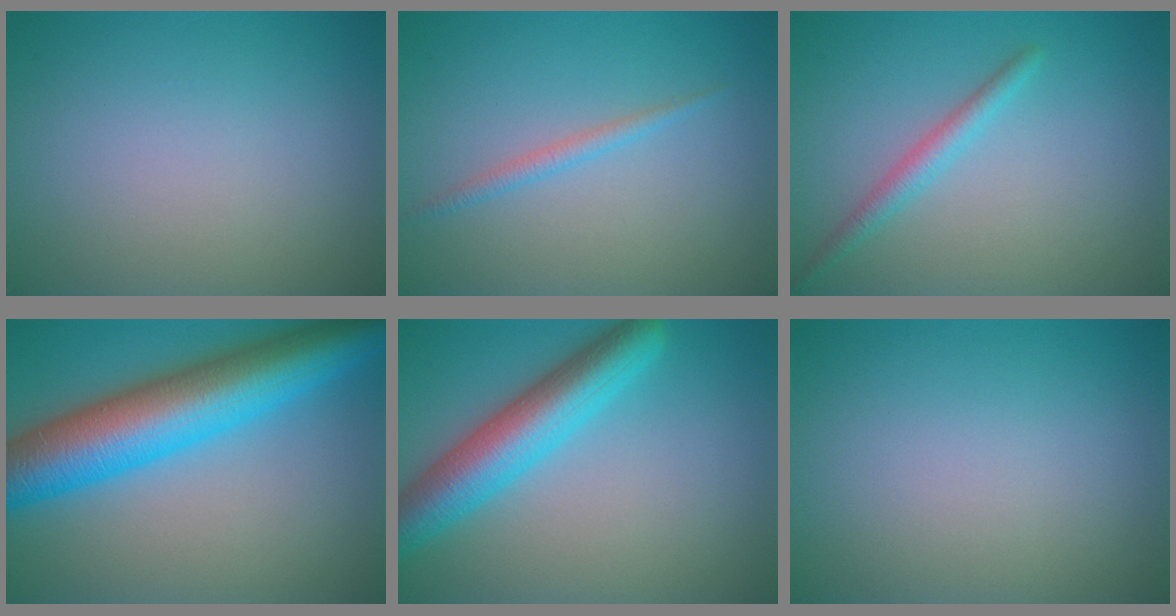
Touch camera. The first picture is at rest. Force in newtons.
{"total": 1.2, "press": 1.2, "slide": 0.1}
{"total": 1.9, "press": 1.9, "slide": 0.1}
{"total": 11.5, "press": 11.5, "slide": 0.1}
{"total": 6.5, "press": 6.5, "slide": 0.3}
{"total": 0.0}